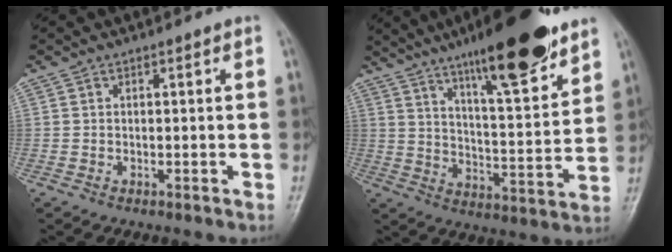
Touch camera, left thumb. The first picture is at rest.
{"total": 19.4, "force": [13.2, 3.7, 13.7], "torque": [-0.183, -0.067, 0.209]}